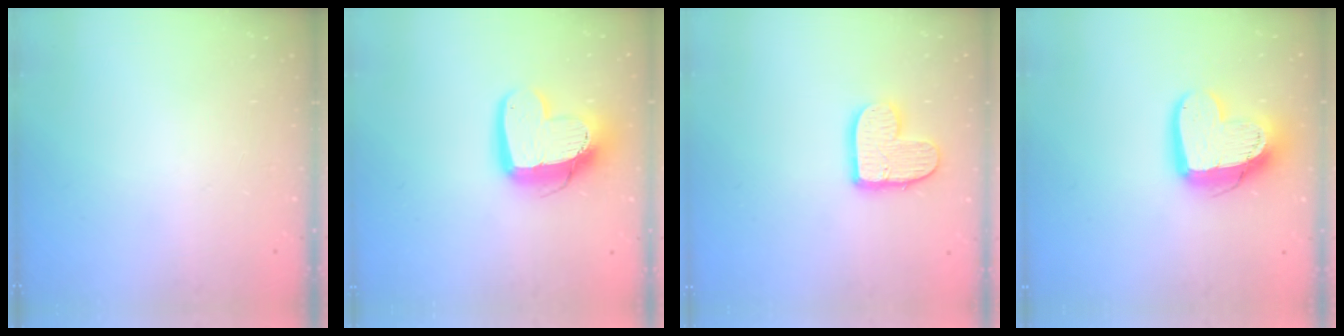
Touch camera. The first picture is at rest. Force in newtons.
{"total": 14.0, "press": 13.9, "slide": 1.7}
{"total": 11.3, "press": 11.3, "slide": 0.7}
{"total": 15.6, "press": 15.5, "slide": 1.6}